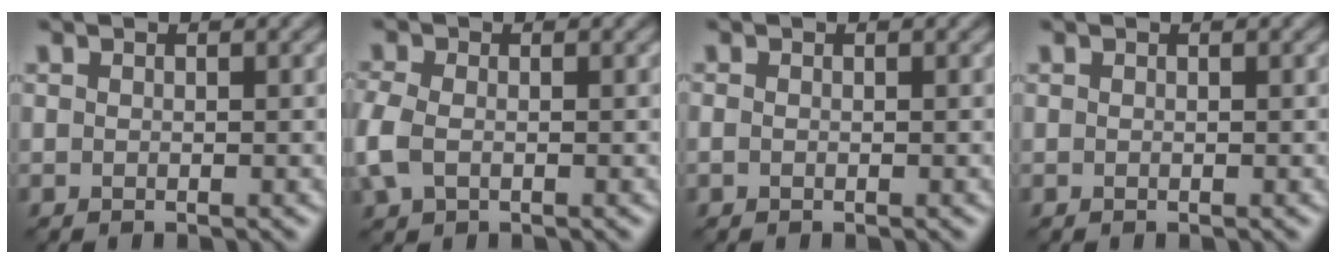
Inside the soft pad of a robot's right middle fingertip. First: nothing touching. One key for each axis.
{"total": 3.3, "fx": -0.7, "fy": 2.4, "fz": 2.2, "tx": -0.072, "ty": -0.003, "tz": -0.020}
{"total": 0.5, "fx": -0.1, "fy": 0.4, "fz": 0.3, "tx": -0.009, "ty": 0.000, "tz": -0.004}
{"total": 0.0}